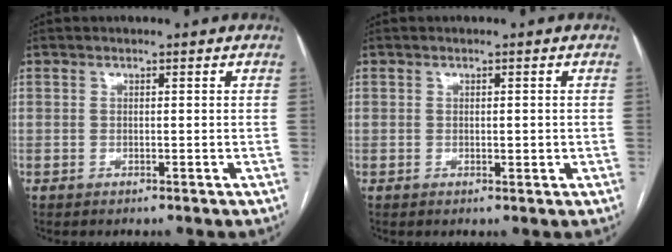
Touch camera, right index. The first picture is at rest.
{"total": 1.2, "force": [0.0, 0.5, 1.1], "torque": [-0.014, -0.002, 0.002]}